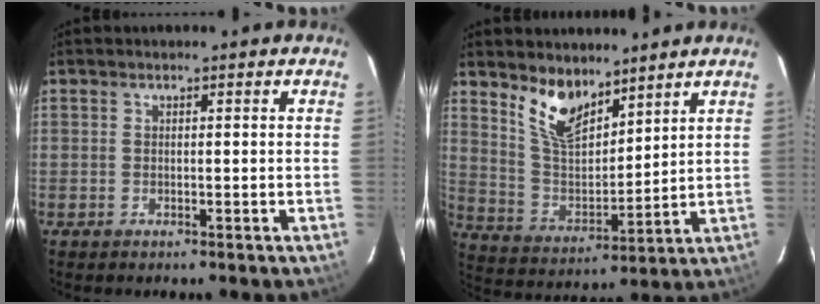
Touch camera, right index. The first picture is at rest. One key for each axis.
{"total": 10.6, "fx": 7.8, "fy": 4.5, "fz": 5.5, "tx": -0.107, "ty": -0.001, "tz": 0.158}